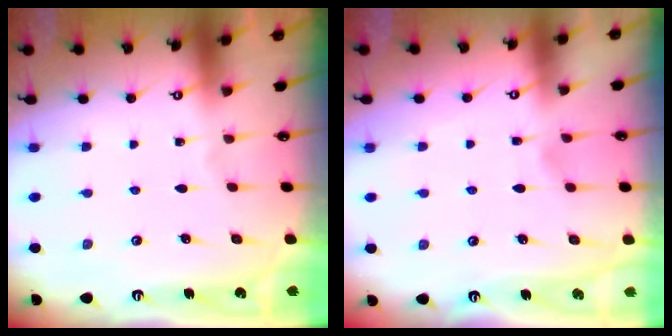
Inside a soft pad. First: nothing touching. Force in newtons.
{"total": 3.5, "press": 3.4, "slide": 0.4}